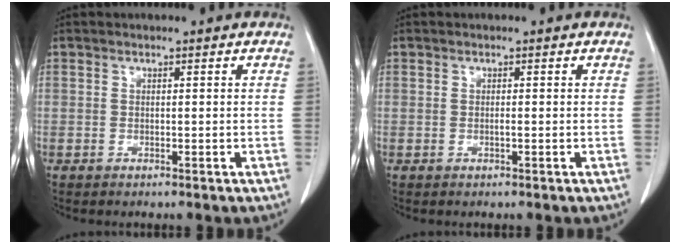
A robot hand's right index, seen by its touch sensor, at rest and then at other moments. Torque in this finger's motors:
{"motor_torque": [0.09, -0.02, 0.10, 0.01]}